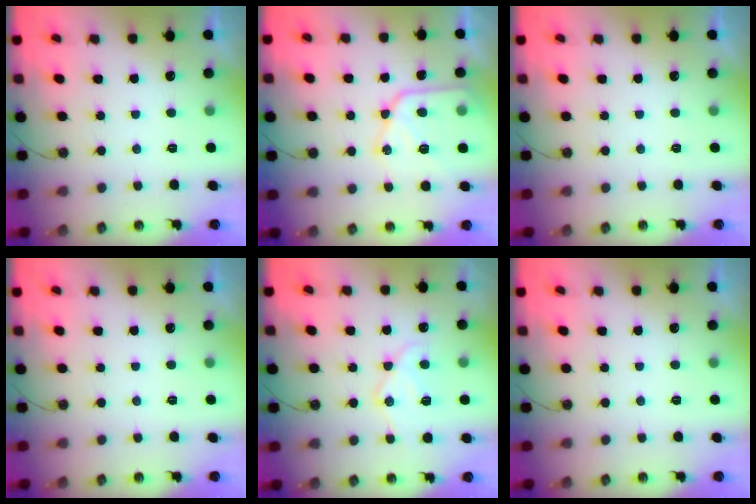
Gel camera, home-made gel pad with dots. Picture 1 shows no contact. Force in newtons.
{"total": 14.7, "press": 14.7, "slide": 1.5}
{"total": 0.0}
{"total": 0.0}
{"total": 12.8, "press": 12.7, "slide": 1.3}
{"total": 0.0}